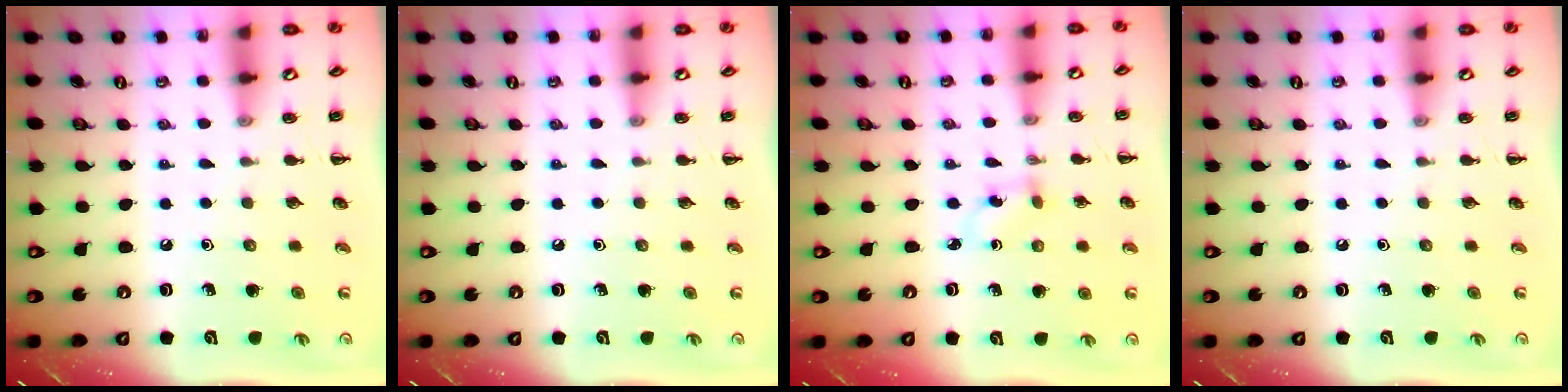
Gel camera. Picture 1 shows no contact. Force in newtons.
{"total": 0.0}
{"total": 1.8, "press": 1.7, "slide": 0.8}
{"total": 0.0}